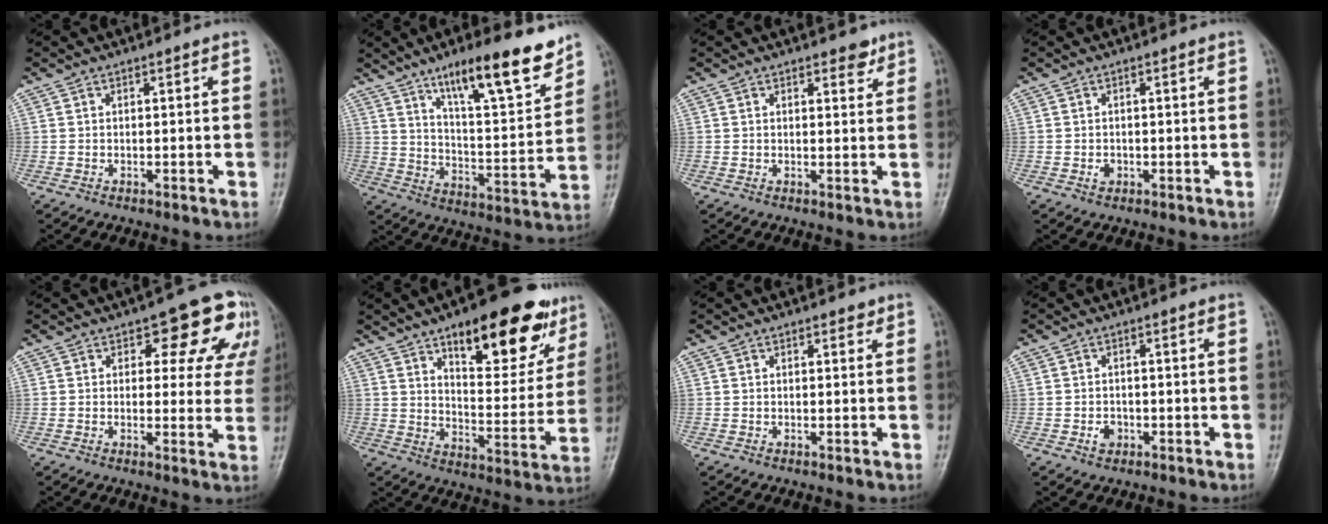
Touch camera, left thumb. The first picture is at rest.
{"total": 17.6, "force": [12.1, 4.0, 12.2], "torque": [-0.160, -0.069, 0.199]}
{"total": 2.6, "force": [1.9, 1.1, 1.3], "torque": [-0.003, -0.011, 0.024]}
{"total": 1.2, "force": [-0.3, 1.0, 0.6], "torque": [-0.005, 0.002, -0.003]}
{"total": 10.8, "force": [5.6, 5.8, 7.2], "torque": [-0.030, -0.021, 0.059]}
{"total": 22.0, "force": [13.0, 8.6, 15.5], "torque": [-0.161, -0.053, 0.192]}
{"total": 1.3, "force": [1.0, 0.6, 0.7], "torque": [-0.002, -0.005, 0.011]}
{"total": 2.0, "force": [-0.7, 1.7, 1.0], "torque": [-0.008, 0.003, -0.010]}